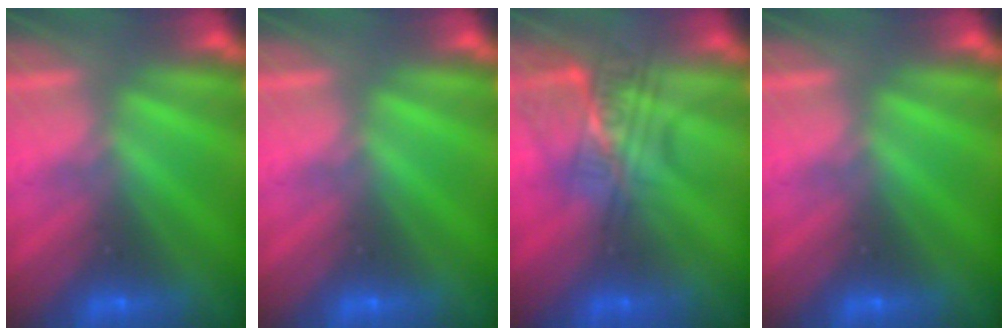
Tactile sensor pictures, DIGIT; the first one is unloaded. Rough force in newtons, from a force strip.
{"total": 0.0}
{"total": 2.4}
{"total": 0.0}